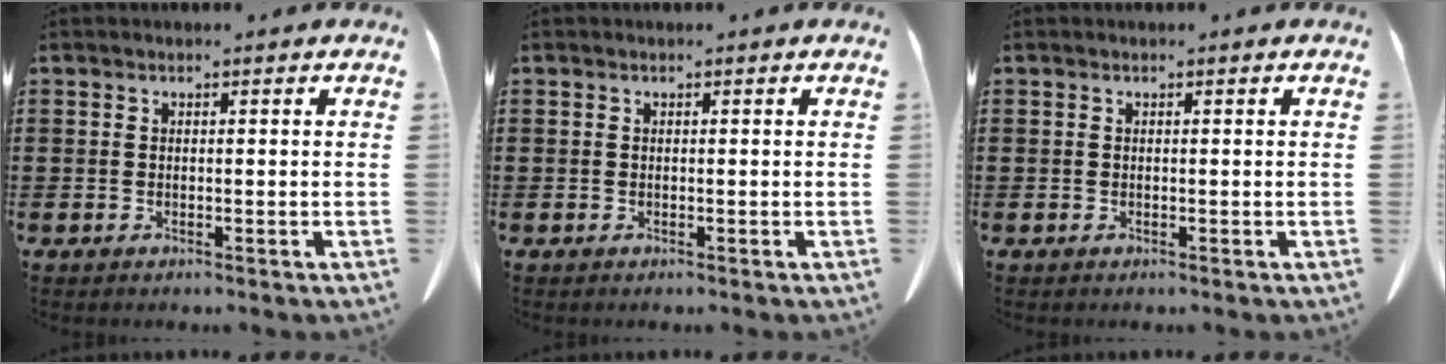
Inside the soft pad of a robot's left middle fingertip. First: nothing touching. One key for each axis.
{"total": 0.0}
{"total": 0.0}